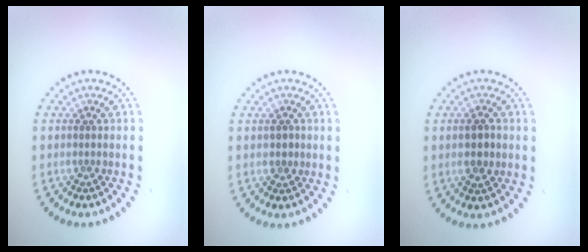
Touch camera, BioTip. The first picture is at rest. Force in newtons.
{"total": 0.6, "press": 0.5, "slide": 0.3}
{"total": 2.1, "press": 2.1, "slide": 0.2}